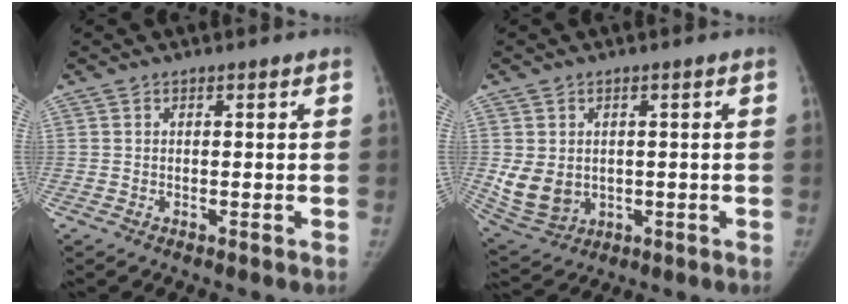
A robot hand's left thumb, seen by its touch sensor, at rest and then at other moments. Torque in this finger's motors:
{"motor_torque": [-0.03, 0.19, 0.19, -0.21, 0.05]}